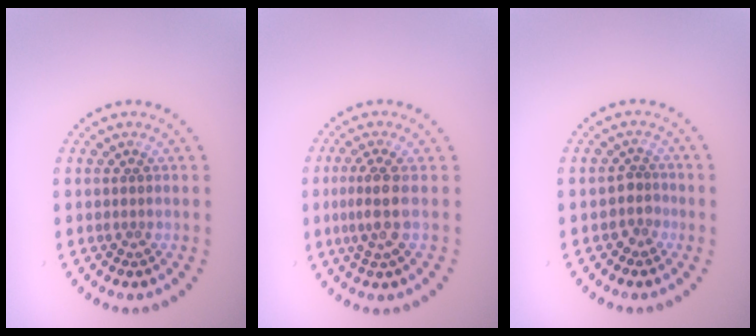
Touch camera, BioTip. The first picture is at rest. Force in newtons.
{"total": 2.6, "press": 2.1, "slide": 1.7}
{"total": 1.6, "press": 1.3, "slide": 1.0}